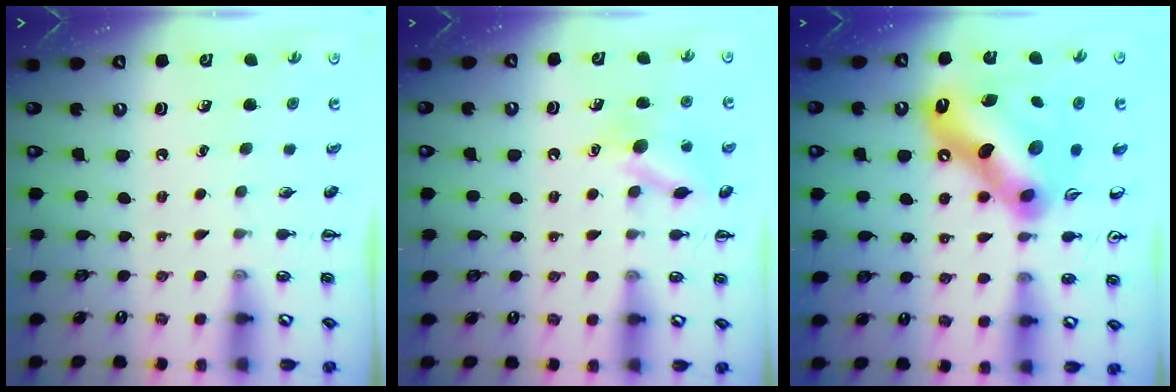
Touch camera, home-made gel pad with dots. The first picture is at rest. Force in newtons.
{"total": 12.0, "press": 11.9, "slide": 1.8}
{"total": 17.6, "press": 17.6, "slide": 0.1}